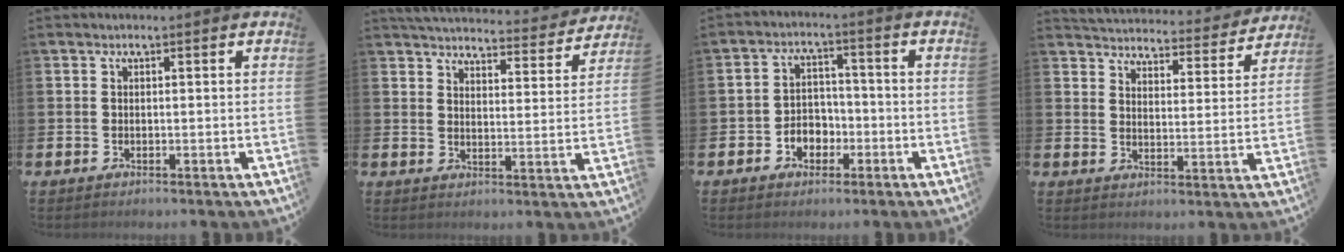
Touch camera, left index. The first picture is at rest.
{"total": 4.9, "force": [4.8, 0.7, 0.7], "torque": [-0.025, -0.038, 0.081]}
{"total": 3.5, "force": [-1.7, 2.9, 1.1], "torque": [-0.022, 0.000, -0.040]}
{"total": 4.4, "force": [4.4, 0.6, 0.1], "torque": [-0.016, -0.041, 0.071]}